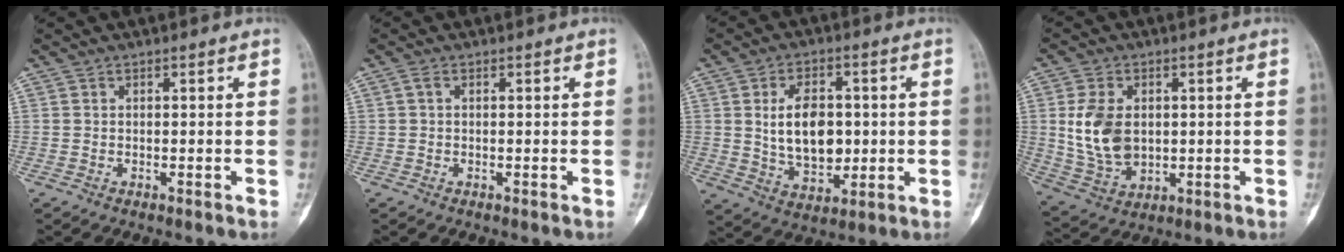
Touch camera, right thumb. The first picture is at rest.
{"total": 0.7, "force": [0.3, 0.3, 0.5], "torque": [-0.014, 0.003, 0.005]}
{"total": 11.8, "force": [0.9, 7.6, 9.0], "torque": [-0.128, -0.008, 0.027]}
{"total": 11.0, "force": [1.0, 7.5, 8.0], "torque": [-0.140, -0.008, 0.034]}